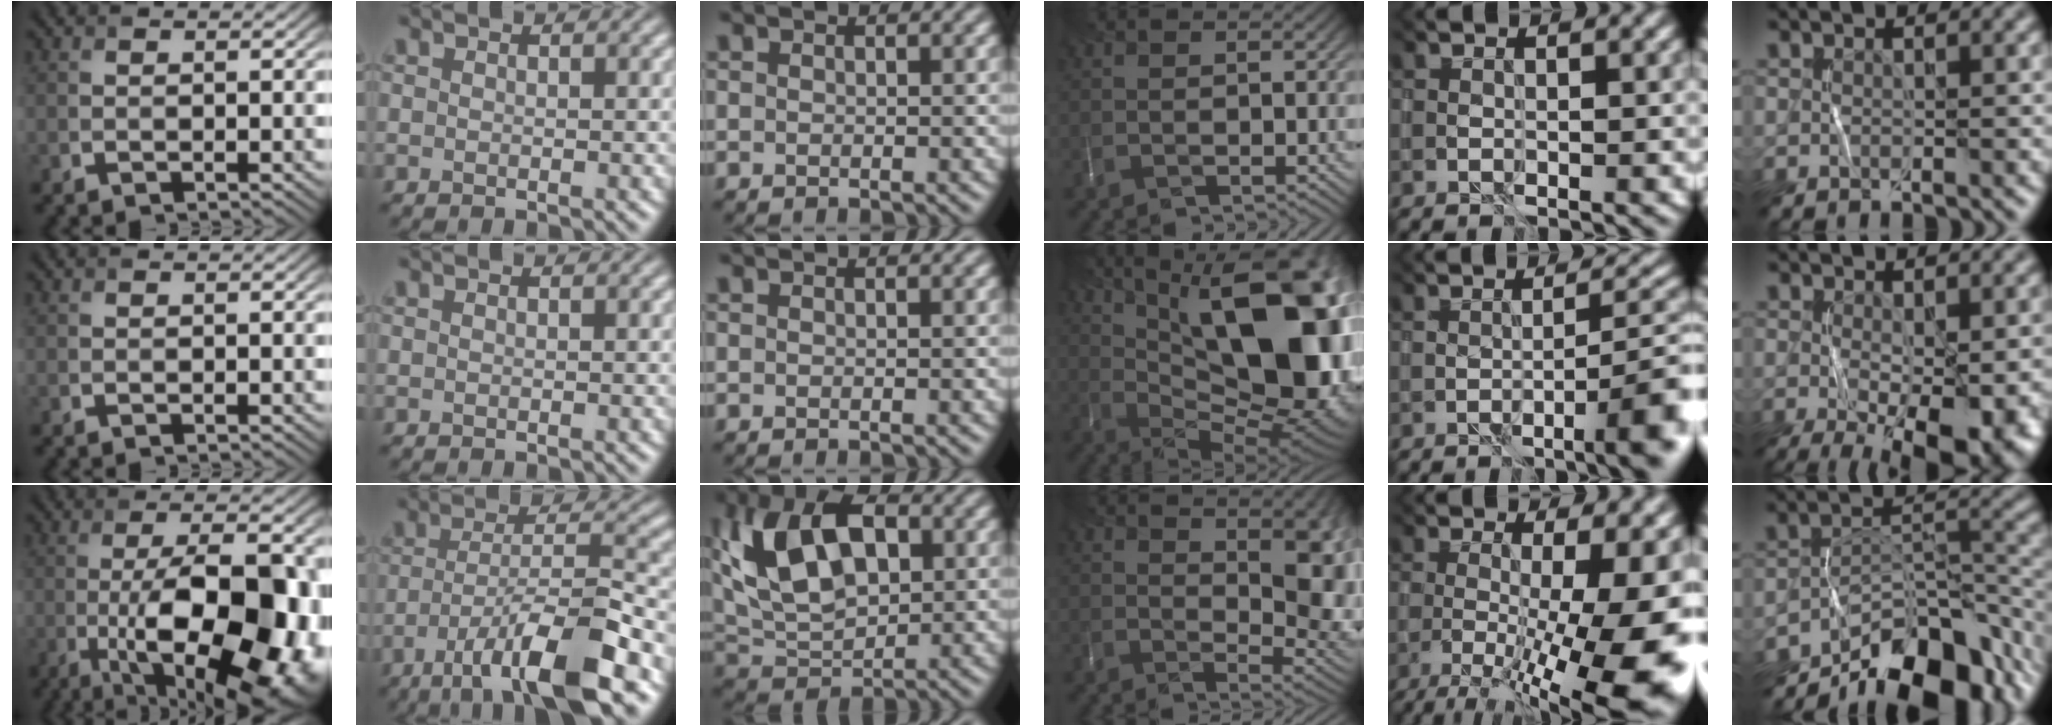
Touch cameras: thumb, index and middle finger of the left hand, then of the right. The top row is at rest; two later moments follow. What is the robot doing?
{"motion": "wrap", "object": "string"}